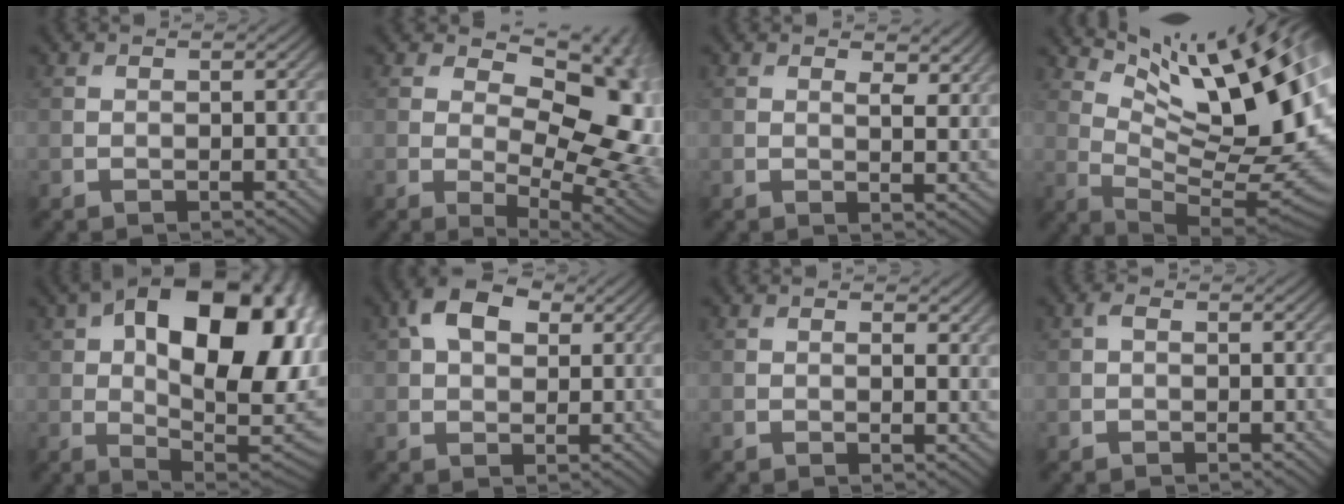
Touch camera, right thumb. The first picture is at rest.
{"total": 16.0, "force": [3.6, 9.3, 12.6], "torque": [-0.158, 0.000, 0.070]}
{"total": 5.0, "force": [3.0, 2.1, 3.5], "torque": [-0.055, -0.008, 0.043]}
{"total": 15.8, "force": [7.2, 3.9, 13.6], "torque": [-0.220, -0.001, 0.135]}
{"total": 21.5, "force": [5.3, 12.4, 16.7], "torque": [-0.250, 0.017, 0.095]}
{"total": 6.9, "force": [2.7, 4.3, 4.7], "torque": [-0.091, 0.011, 0.043]}
{"total": 2.5, "force": [1.0, 1.1, 2.0], "torque": [-0.034, -0.004, 0.018]}
{"total": 0.8, "force": [0.0, 0.5, 0.6], "torque": [-0.009, 0.001, -0.003]}